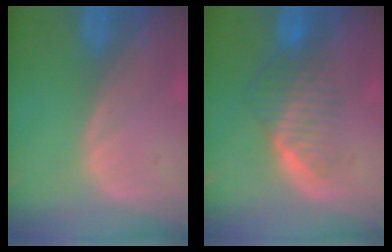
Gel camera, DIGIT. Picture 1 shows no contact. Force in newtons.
{"total": 6.6, "press": 5.6, "slide": 3.5}